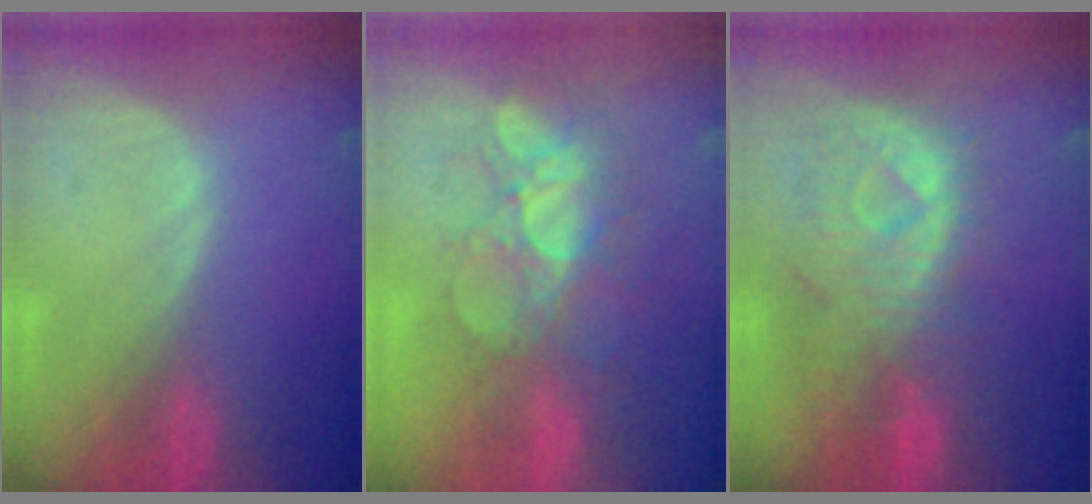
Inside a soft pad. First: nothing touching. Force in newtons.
{"total": 8.3, "press": 8.0, "slide": 2.5}
{"total": 11.1, "press": 9.7, "slide": 5.5}